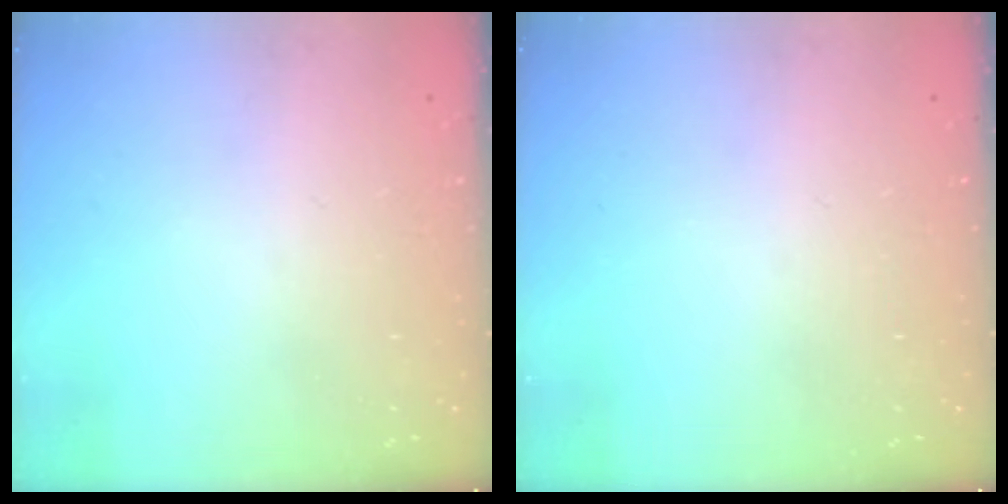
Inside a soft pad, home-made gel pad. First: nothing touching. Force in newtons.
{"total": 0.0}